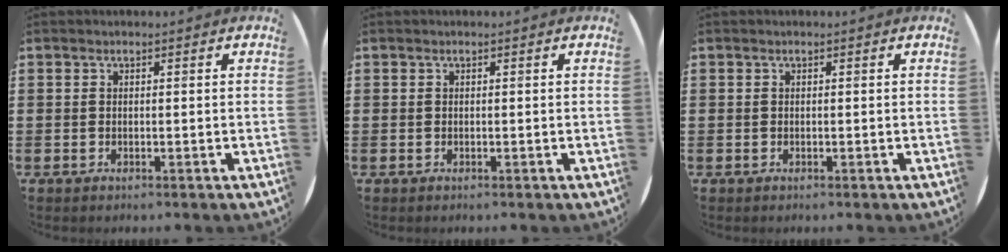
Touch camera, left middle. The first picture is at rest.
{"total": 0.0}
{"total": 0.0}